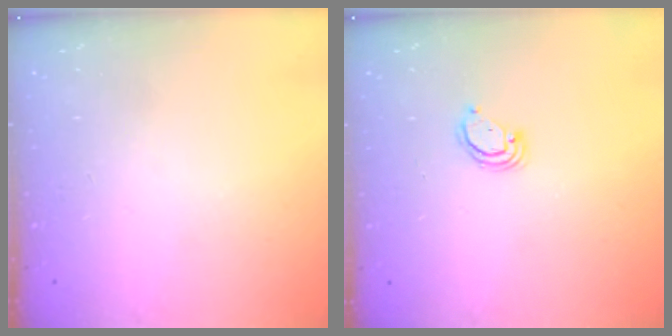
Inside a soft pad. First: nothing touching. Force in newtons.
{"total": 2.9, "press": 2.8, "slide": 0.2}